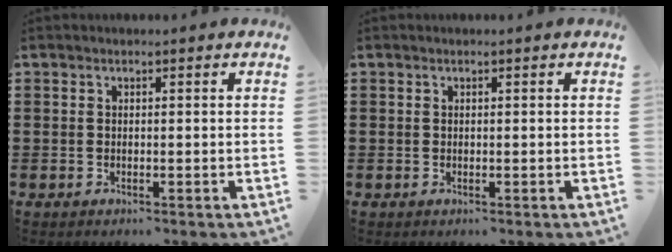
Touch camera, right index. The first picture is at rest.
{"total": 0.0}